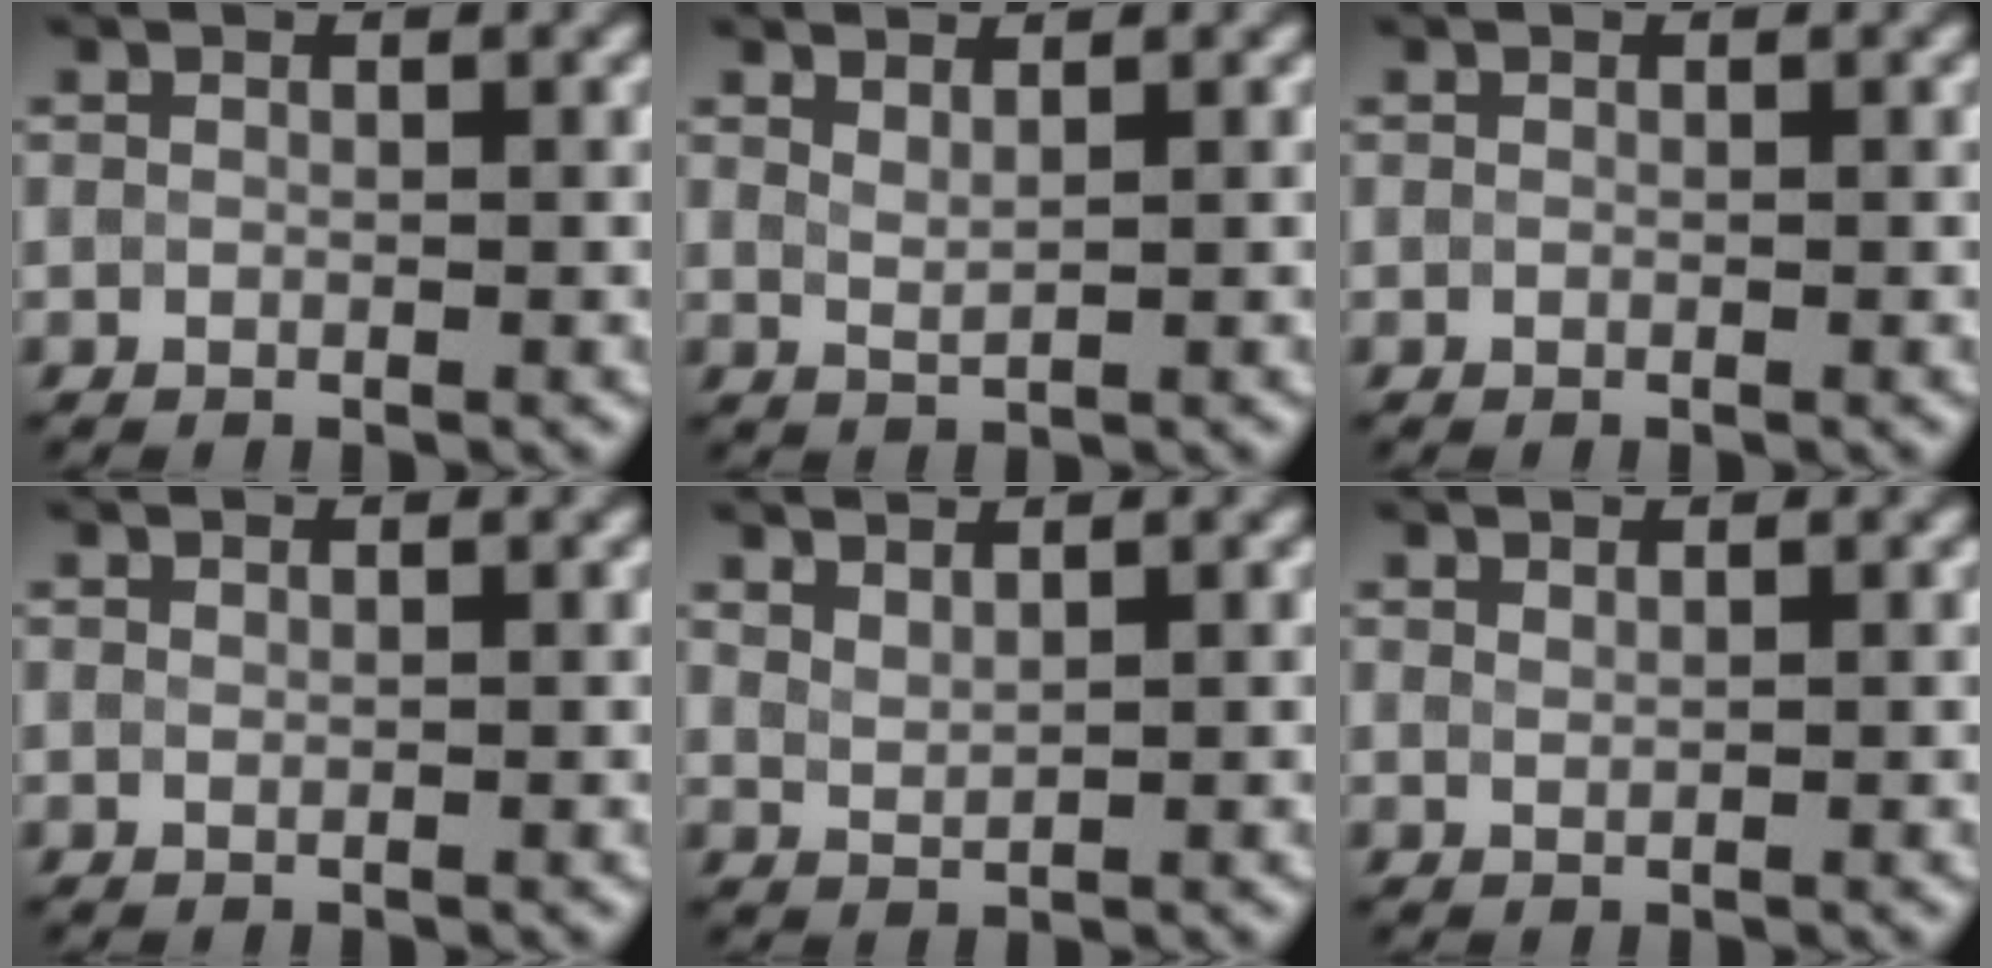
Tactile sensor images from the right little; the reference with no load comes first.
{"total": 1.5, "force": [1.2, 0.4, 0.8], "torque": [-0.011, -0.001, 0.023]}
{"total": 0.0}
{"total": 0.0}
{"total": 1.5, "force": [1.4, 0.3, 0.5], "torque": [-0.013, 0.000, 0.032]}
{"total": 0.6, "force": [0.6, 0.1, 0.2], "torque": [-0.002, 0.000, 0.013]}